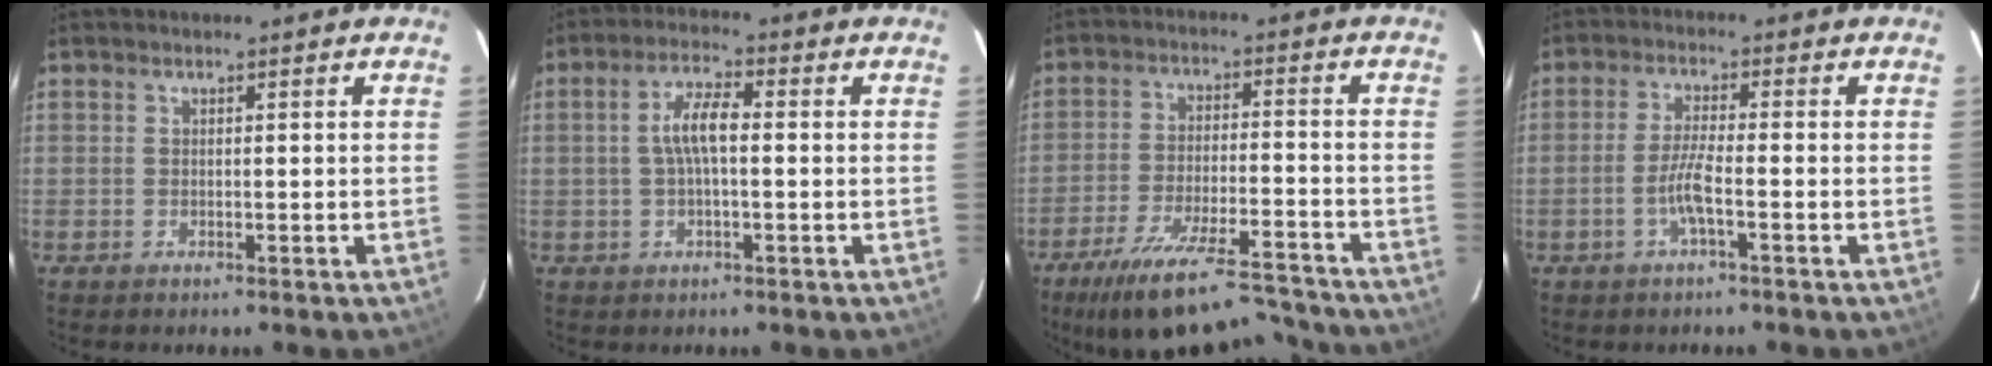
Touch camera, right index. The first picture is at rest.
{"total": 5.6, "force": [0.0, 1.7, 5.3], "torque": [-0.104, 0.012, 0.000]}
{"total": 20.6, "force": [-17.4, 4.9, 9.8], "torque": [-0.187, -0.022, -0.257]}
{"total": 4.2, "force": [-1.9, -0.1, 3.7], "torque": [-0.081, 0.001, -0.039]}